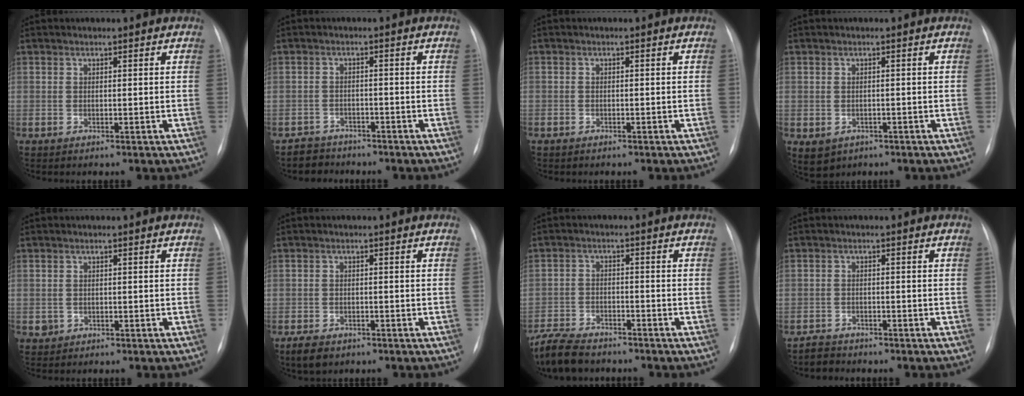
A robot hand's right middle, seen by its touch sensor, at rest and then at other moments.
{"total": 3.5, "force": [-3.0, 1.6, -0.9], "torque": [0.010, 0.001, -0.055]}
{"total": 1.1, "force": [-0.7, 0.8, 0.0], "torque": [-0.008, 0.005, -0.012]}
{"total": 3.8, "force": [-1.8, 3.1, 1.2], "torque": [-0.018, 0.000, -0.015]}
{"total": 1.2, "force": [-0.4, 1.2, 0.1], "torque": [0.000, 0.004, -0.003]}
{"total": 3.5, "force": [-2.5, 1.9, 1.6], "torque": [-0.031, -0.003, -0.038]}
{"total": 9.2, "force": [-8.0, 2.8, 3.4], "torque": [-0.068, -0.018, -0.140]}
{"total": 2.2, "force": [-2.0, 0.6, -0.6], "torque": [0.007, -0.004, -0.039]}